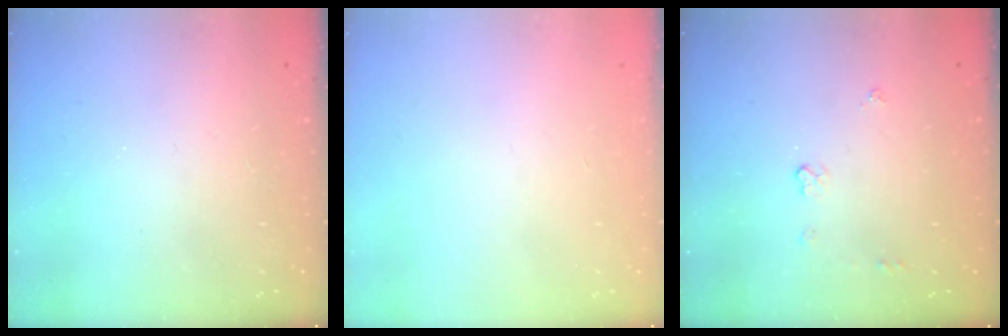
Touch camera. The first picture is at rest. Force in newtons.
{"total": 0.0}
{"total": 3.7, "press": 3.7, "slide": 0.4}